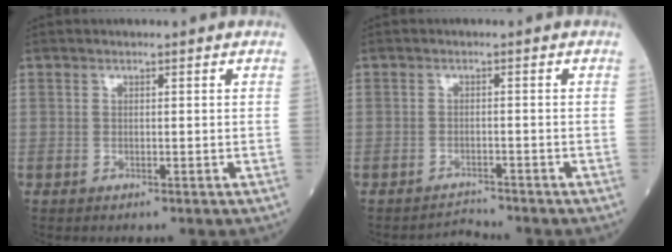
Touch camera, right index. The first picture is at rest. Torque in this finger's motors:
{"motor_torque": [-0.15, 0.03, -0.11, 0.00]}